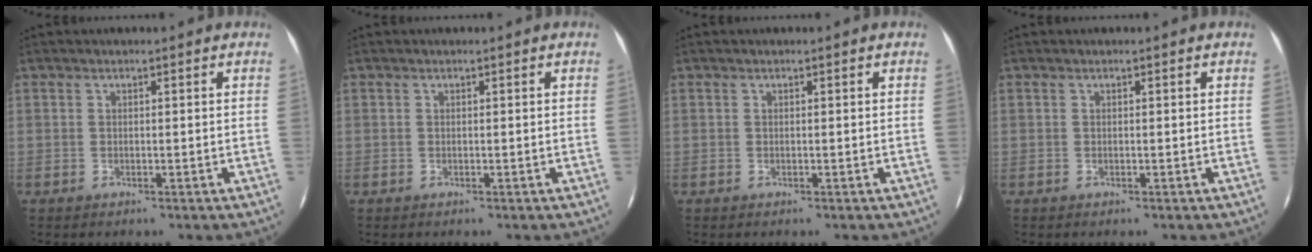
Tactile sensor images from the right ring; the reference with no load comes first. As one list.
[{"total": 0.0}, {"total": 0.0}, {"total": 0.0}]